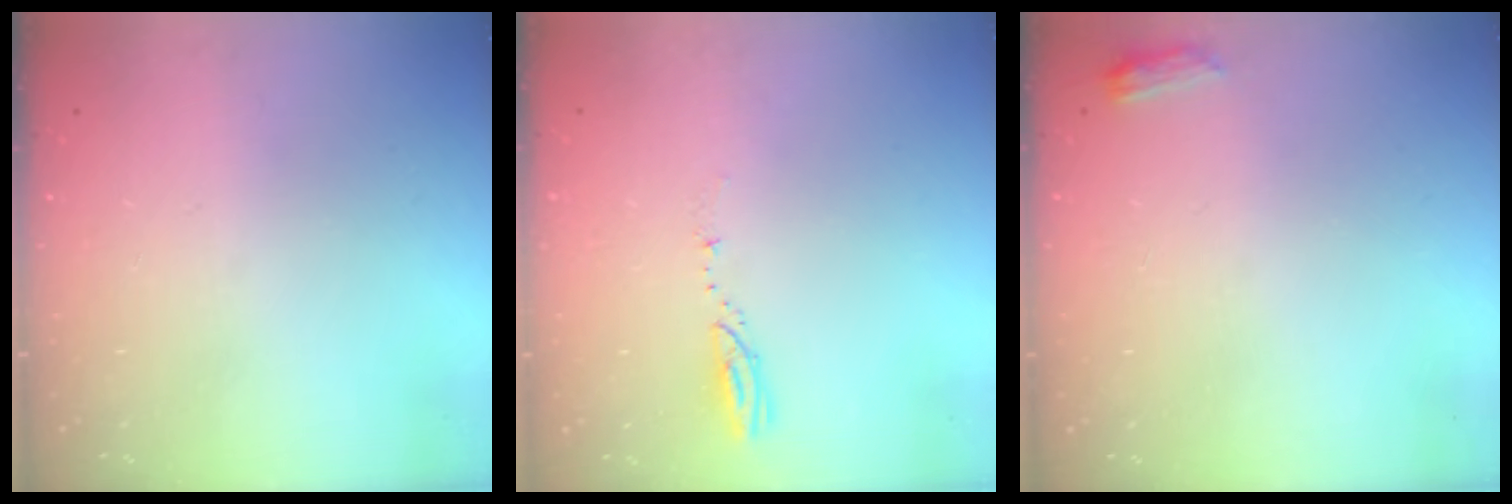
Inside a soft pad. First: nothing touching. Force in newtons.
{"total": 3.1, "press": 3.1, "slide": 0.3}
{"total": 3.3, "press": 3.2, "slide": 0.5}